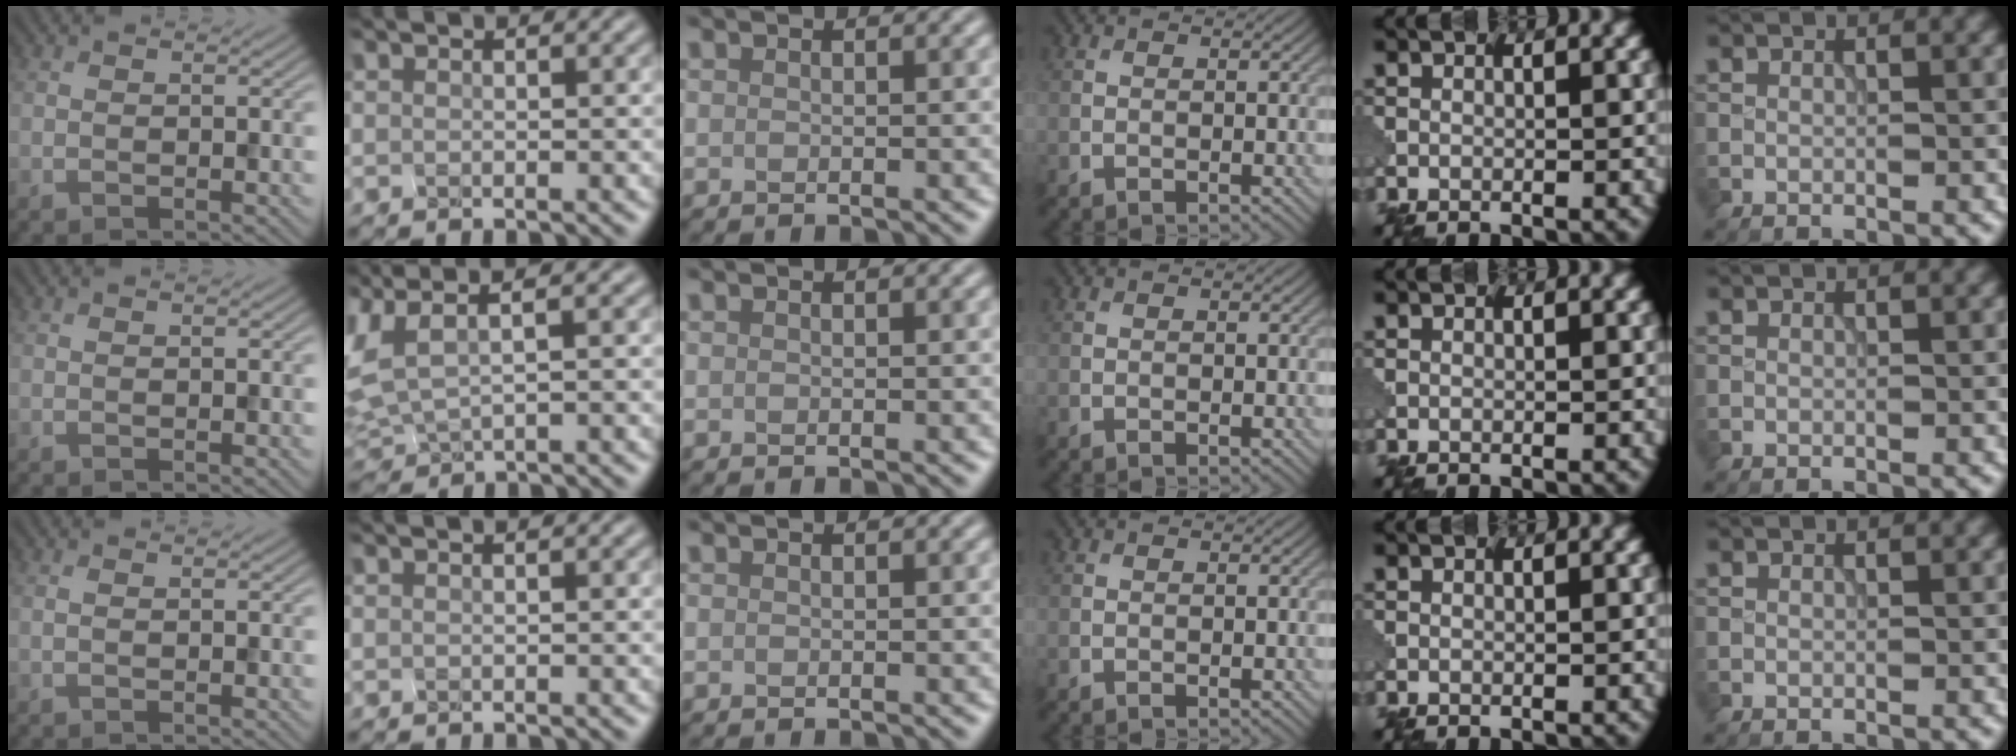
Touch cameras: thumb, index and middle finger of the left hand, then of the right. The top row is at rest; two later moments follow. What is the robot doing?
{"motion": "squeeze", "object": "clothespin"}